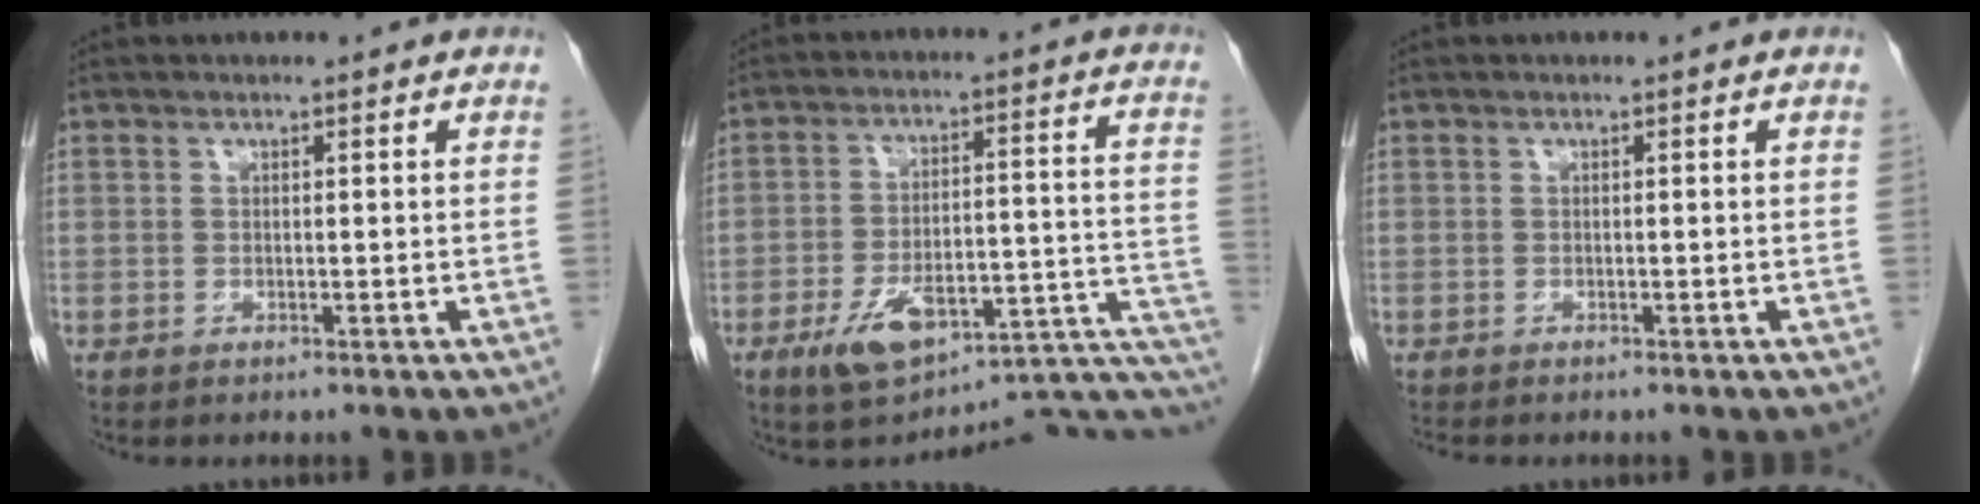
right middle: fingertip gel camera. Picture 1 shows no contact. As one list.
[{"total": 19.5, "force": [-13.9, 5.3, 12.6], "torque": [-0.107, 0.069, -0.190]}, {"total": 1.0, "force": [-0.9, 0.1, 0.3], "torque": [-0.010, -0.003, -0.015]}]